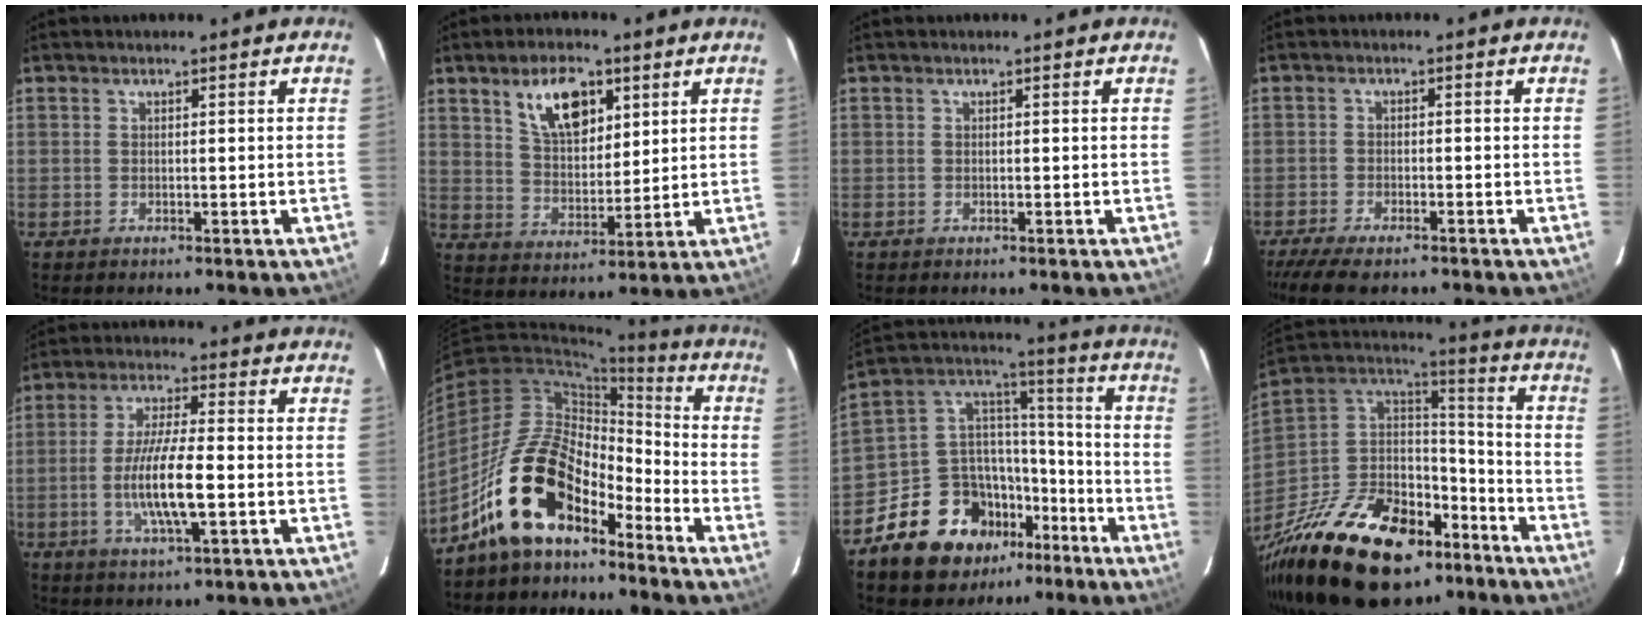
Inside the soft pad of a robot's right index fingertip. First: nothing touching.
{"total": 10.4, "force": [5.3, 5.3, 7.2], "torque": [-0.123, 0.012, 0.102]}
{"total": 0.0}
{"total": 8.8, "force": [-7.2, 2.3, 4.5], "torque": [-0.111, -0.030, -0.127]}
{"total": 10.4, "force": [-2.4, 1.9, 10.0], "torque": [-0.191, -0.008, -0.044]}
{"total": 15.9, "force": [-11.1, 7.2, 8.9], "torque": [-0.165, 0.021, -0.208]}
{"total": 16.4, "force": [-10.2, 11.5, 5.7], "torque": [-0.129, 0.062, -0.156]}
{"total": 30.4, "force": [-18.6, 16.9, 17.1], "torque": [-0.354, 0.010, -0.281]}